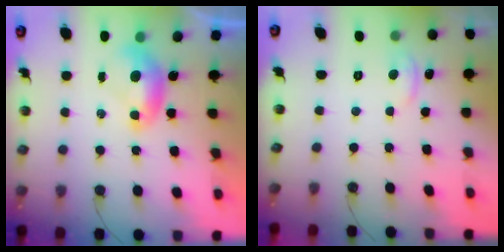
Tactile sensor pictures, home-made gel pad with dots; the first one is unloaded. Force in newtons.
{"total": 2.0, "press": 1.9, "slide": 0.4}